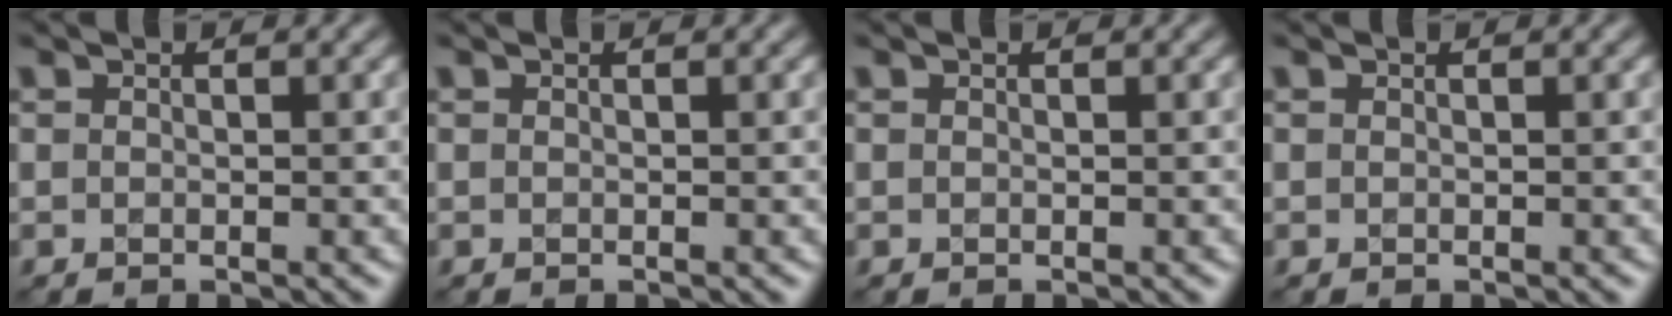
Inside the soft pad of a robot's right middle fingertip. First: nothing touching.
{"total": 0.0}
{"total": 0.0}
{"total": 0.0}